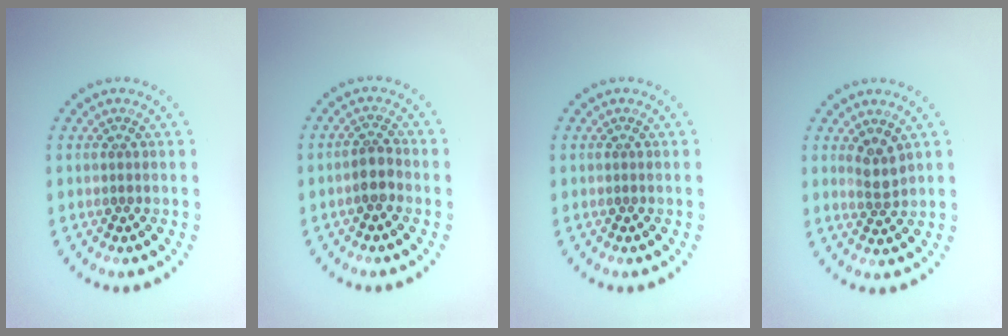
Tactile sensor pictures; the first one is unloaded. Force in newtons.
{"total": 2.0, "press": 1.7, "slide": 0.9}
{"total": 0.0}
{"total": 2.0, "press": 1.6, "slide": 1.2}